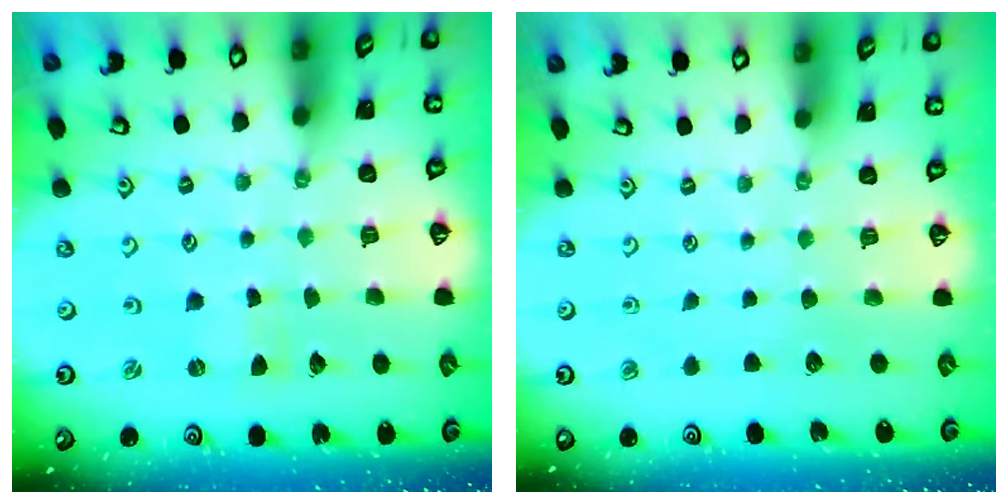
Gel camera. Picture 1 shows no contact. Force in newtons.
{"total": 0.0}